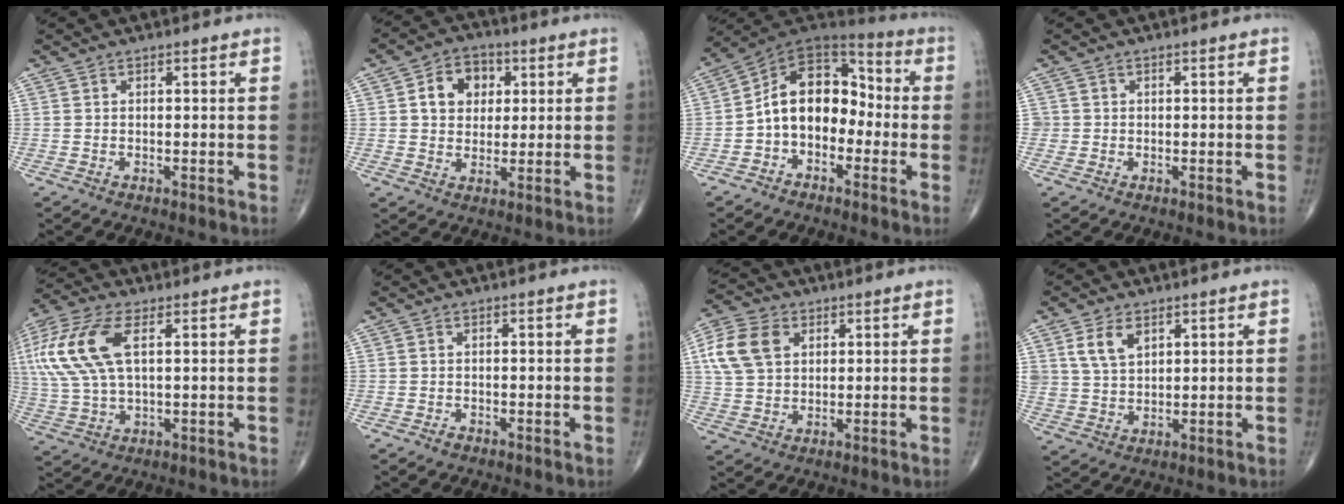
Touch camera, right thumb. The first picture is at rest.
{"total": 8.6, "force": [2.2, 6.8, 4.8], "torque": [-0.040, 0.001, 0.032]}
{"total": 13.8, "force": [-2.4, 9.6, 9.6], "torque": [-0.124, 0.064, -0.056]}
{"total": 1.4, "force": [-0.1, 1.4, 0.0], "torque": [0.012, 0.007, -0.005]}
{"total": 18.1, "force": [5.1, 9.0, 14.8], "torque": [-0.362, 0.010, 0.096]}
{"total": 0.8, "force": [-0.6, 0.5, 0.3], "torque": [-0.003, 0.001, -0.013]}
{"total": 10.5, "force": [3.2, 7.5, 6.6], "torque": [-0.122, 0.005, 0.060]}
{"total": 6.5, "force": [3.1, 4.1, 4.0], "torque": [-0.066, -0.012, 0.066]}